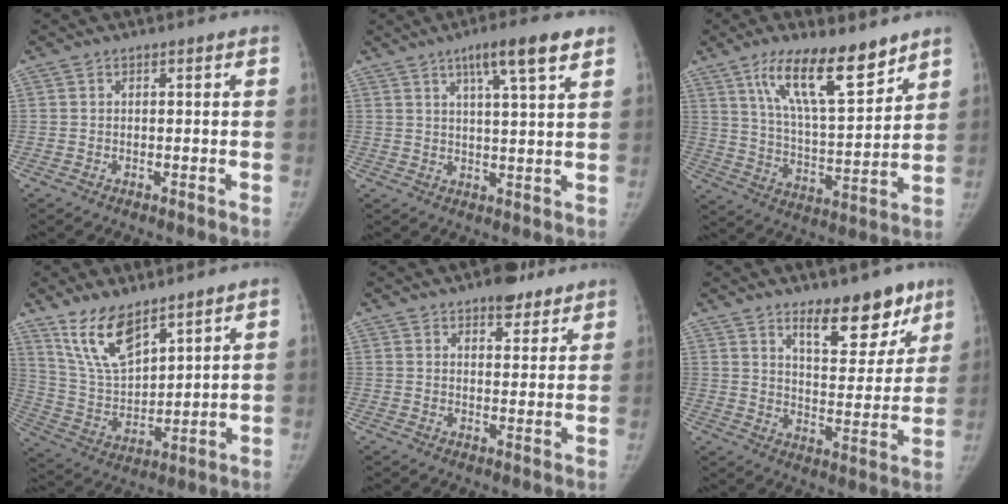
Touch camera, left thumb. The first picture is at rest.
{"total": 9.3, "force": [5.4, 1.1, 7.4], "torque": [-0.111, -0.017, 0.082]}
{"total": 16.0, "force": [10.5, 4.8, 11.0], "torque": [-0.162, -0.062, 0.193]}
{"total": 12.2, "force": [8.6, 4.8, 7.2], "torque": [-0.118, -0.047, 0.184]}
{"total": 6.0, "force": [4.4, 2.9, 2.8], "torque": [-0.011, -0.024, 0.062]}
{"total": 12.9, "force": [9.0, 5.5, 7.5], "torque": [-0.057, -0.062, 0.138]}